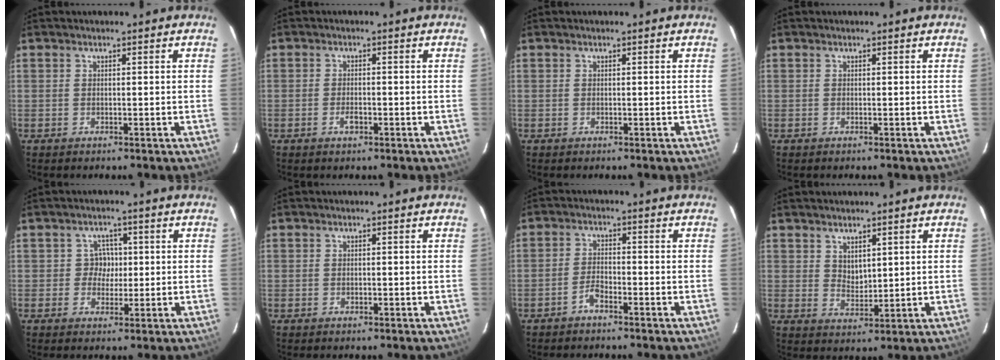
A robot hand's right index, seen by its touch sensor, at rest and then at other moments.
{"total": 2.1, "force": [-1.0, 1.1, 1.5], "torque": [-0.030, 0.001, -0.019]}
{"total": 0.0}
{"total": 0.0}
{"total": 3.1, "force": [-0.1, 3.1, 0.2], "torque": [0.004, 0.016, -0.004]}
{"total": 0.0}
{"total": 2.7, "force": [-2.1, 0.8, 1.4], "torque": [-0.039, 0.007, -0.044]}
{"total": 3.5, "force": [2.4, 1.8, 1.9], "torque": [-0.026, -0.003, 0.045]}